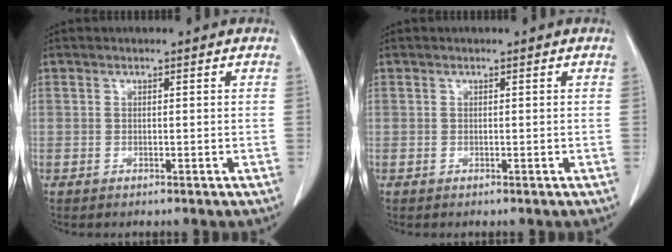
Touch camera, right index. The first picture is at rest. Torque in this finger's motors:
{"motor_torque": [0.00, 0.00, 0.00, 0.00]}